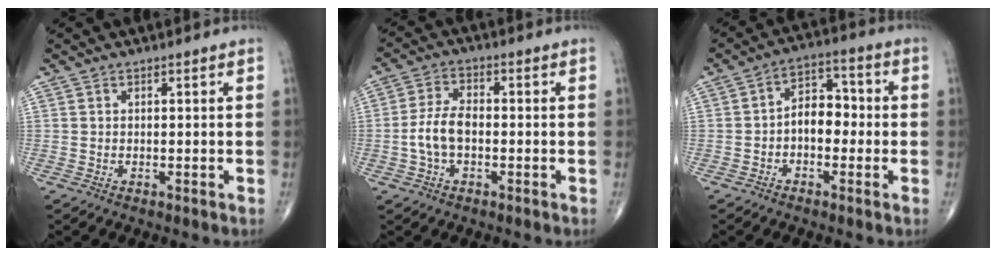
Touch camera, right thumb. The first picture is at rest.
{"total": 6.5, "force": [-1.2, 3.6, 5.2], "torque": [-0.113, 0.019, -0.027]}
{"total": 7.4, "force": [-1.1, 4.9, 5.5], "torque": [-0.062, 0.031, -0.031]}